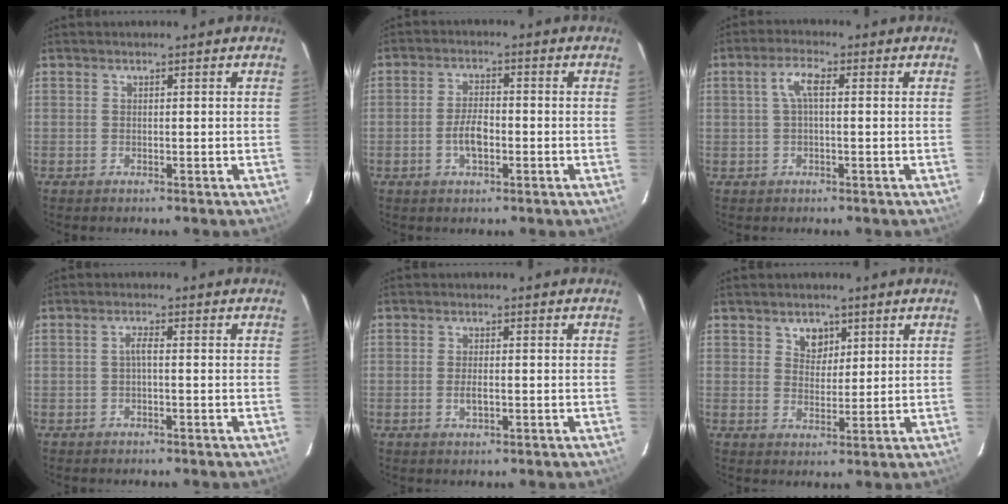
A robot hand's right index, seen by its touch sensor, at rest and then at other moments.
{"total": 4.9, "force": [-1.6, 2.3, 4.0], "torque": [-0.081, 0.004, -0.028]}
{"total": 3.7, "force": [0.5, 1.1, 3.5], "torque": [-0.071, 0.010, 0.010]}
{"total": 1.4, "force": [-0.5, 0.1, 1.3], "torque": [-0.027, 0.006, -0.010]}
{"total": 2.2, "force": [-0.6, 0.9, 1.9], "torque": [-0.037, -0.004, -0.010]}
{"total": 3.9, "force": [2.1, 3.0, 1.4], "torque": [-0.013, 0.001, 0.038]}